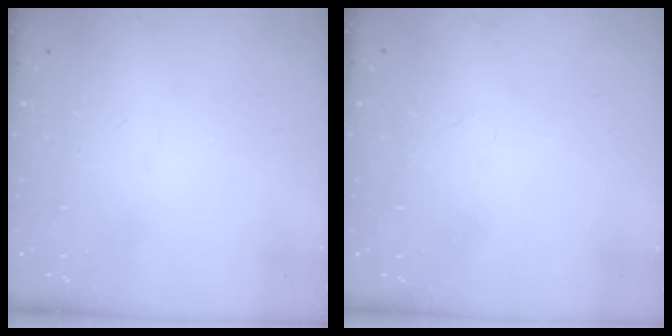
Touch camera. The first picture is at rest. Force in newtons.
{"total": 0.0}